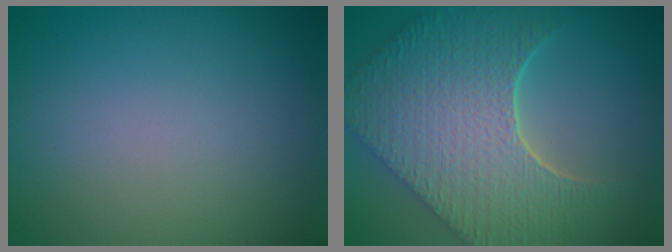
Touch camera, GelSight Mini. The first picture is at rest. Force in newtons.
{"total": 9.9, "press": 7.1, "slide": 6.8}